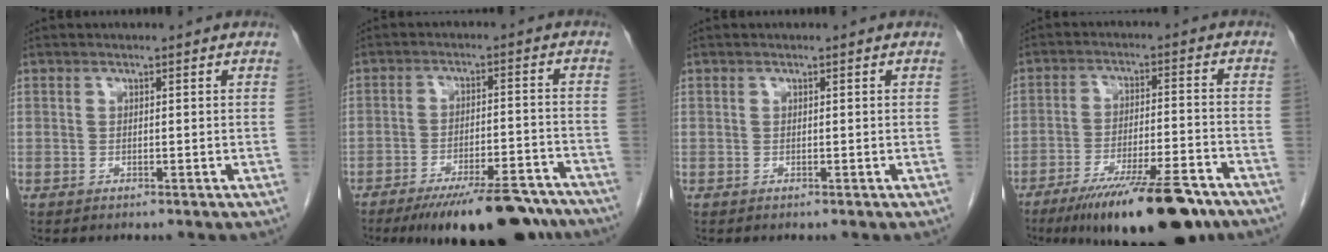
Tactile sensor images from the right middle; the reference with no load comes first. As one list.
[{"total": 16.7, "force": [-13.9, 3.5, 8.7], "torque": [-0.084, 0.008, -0.199]}, {"total": 0.0}, {"total": 17.3, "force": [-12.9, 3.0, 11.1], "torque": [-0.141, -0.010, -0.202]}]